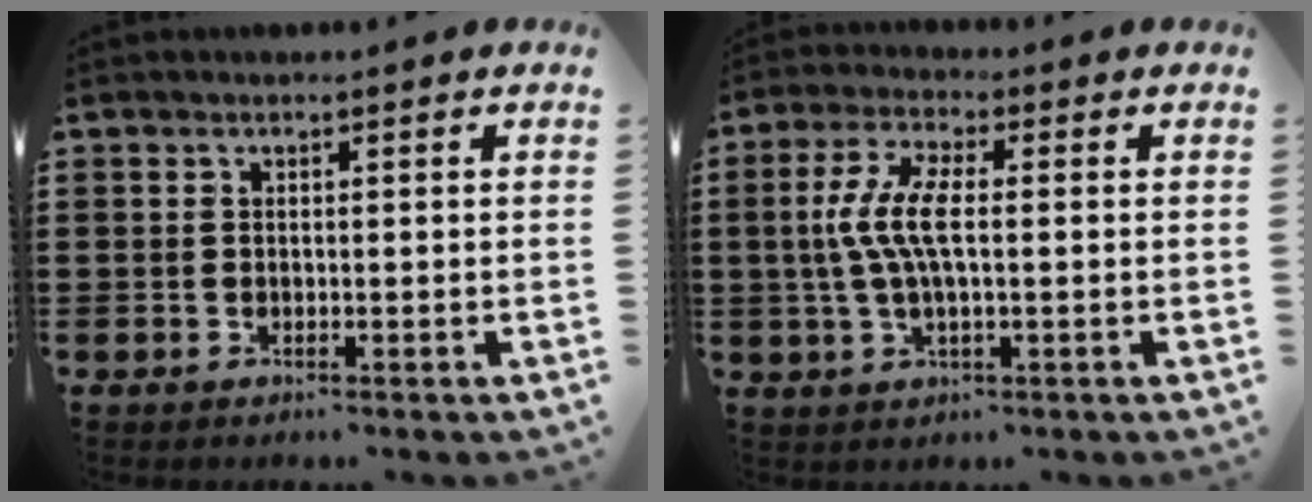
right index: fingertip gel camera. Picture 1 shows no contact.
{"total": 7.3, "force": [-0.2, 2.3, 6.9], "torque": [-0.159, -0.007, -0.014]}